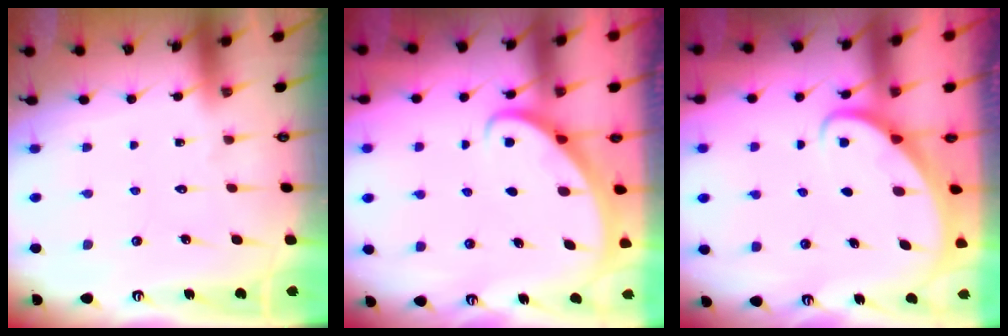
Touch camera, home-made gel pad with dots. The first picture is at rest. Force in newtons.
{"total": 3.0, "press": 3.0, "slide": 0.2}
{"total": 2.3, "press": 2.3, "slide": 0.2}